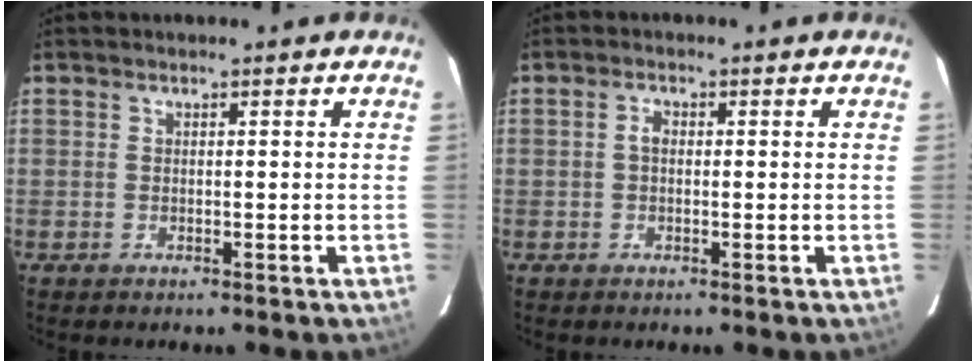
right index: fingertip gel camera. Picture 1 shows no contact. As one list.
[{"total": 1.5, "force": [0.0, 1.0, 1.1], "torque": [-0.022, 0.008, -0.004]}]